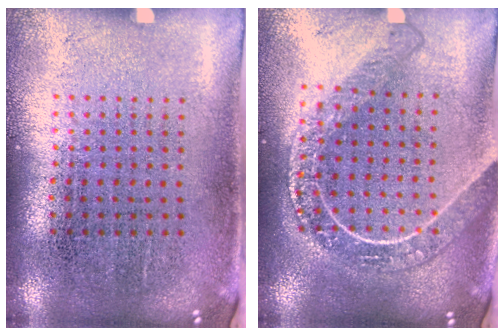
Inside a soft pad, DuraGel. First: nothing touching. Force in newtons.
{"total": 1.9, "press": 1.7, "slide": 0.8}